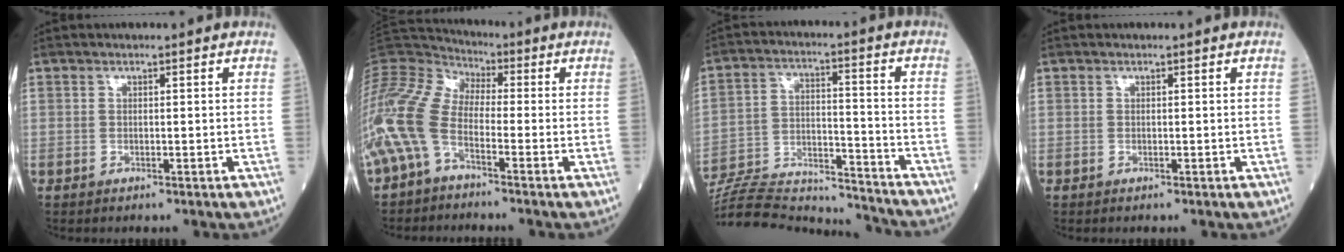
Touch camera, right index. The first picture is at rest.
{"total": 12.7, "force": [-5.1, 6.7, 9.6], "torque": [-0.230, 0.029, -0.109]}
{"total": 21.7, "force": [-20.7, 3.0, 5.6], "torque": [-0.138, 0.002, -0.324]}
{"total": 0.0}